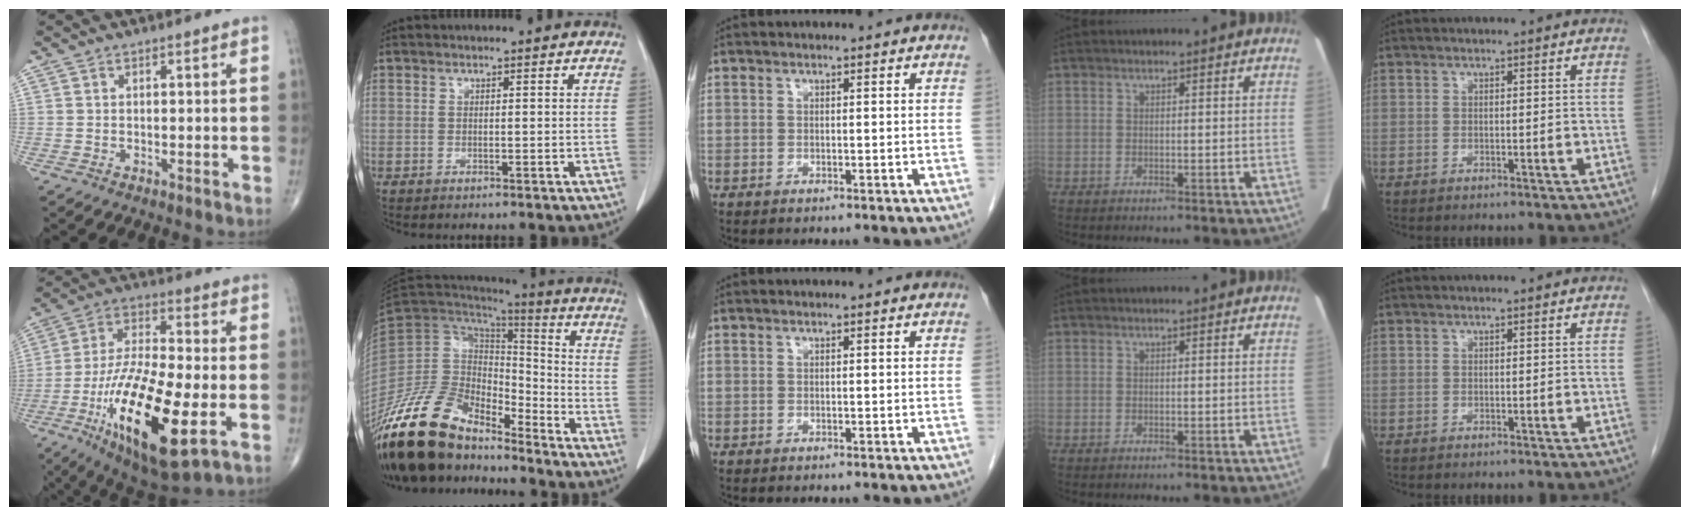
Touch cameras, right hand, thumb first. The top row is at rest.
{"thumb": {"total": 23.9, "force": [-7.0, 7.3, 21.6], "torque": [-0.434, -0.006, -0.113]}, "index": {"total": 18.5, "force": [-15.3, 7.2, 7.6], "torque": [-0.139, 0.037, -0.280]}}